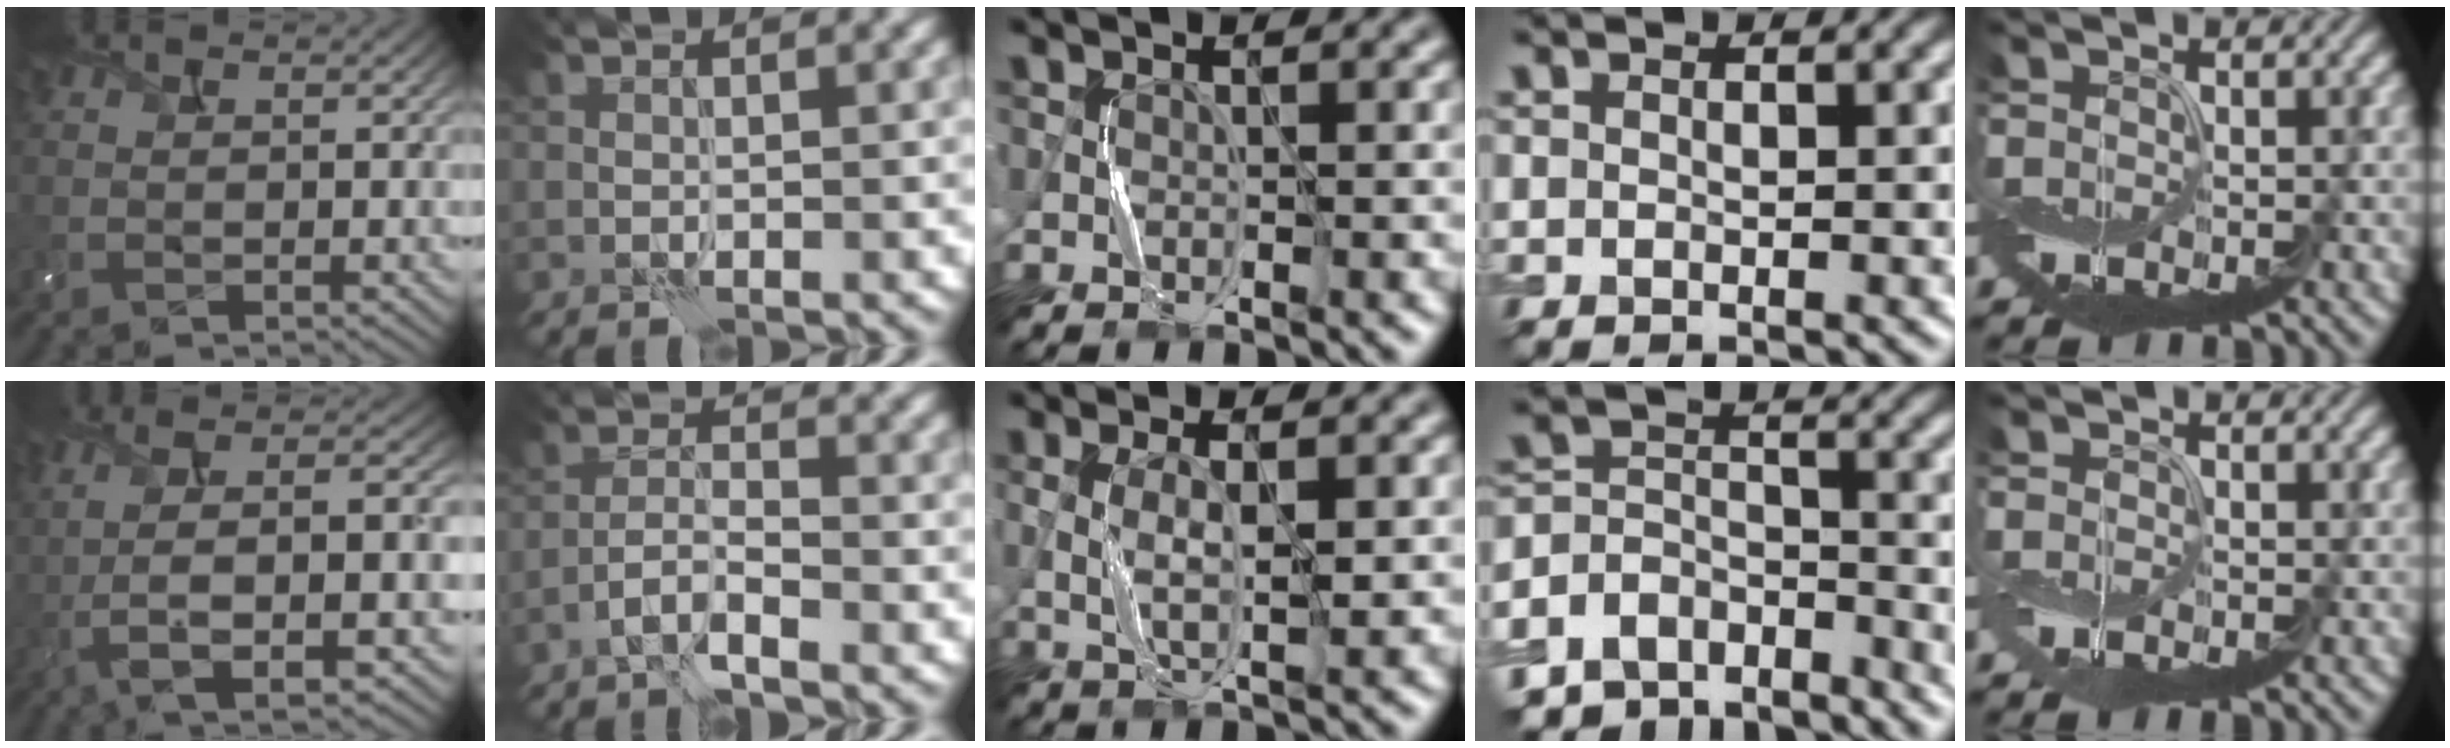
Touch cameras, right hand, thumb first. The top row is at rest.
{"thumb": {"total": 10.4, "force": [0.2, 2.7, 10.1], "torque": [-0.185, 0.013, 0.002]}, "index": {"total": 2.9, "force": [-1.8, 0.8, 2.1], "torque": [-0.043, 0.009, -0.043]}, "middle": {"total": 3.2, "force": [0.2, 0.9, 3.0], "torque": [-0.068, 0.000, 0.006]}, "ring": {"total": 9.1, "force": [-7.5, 4.8, 1.7], "torque": [-0.039, 0.011, -0.125]}, "little": {"total": 1.0, "force": [-0.3, 0.7, 0.6], "torque": [-0.015, -0.004, -0.005]}}